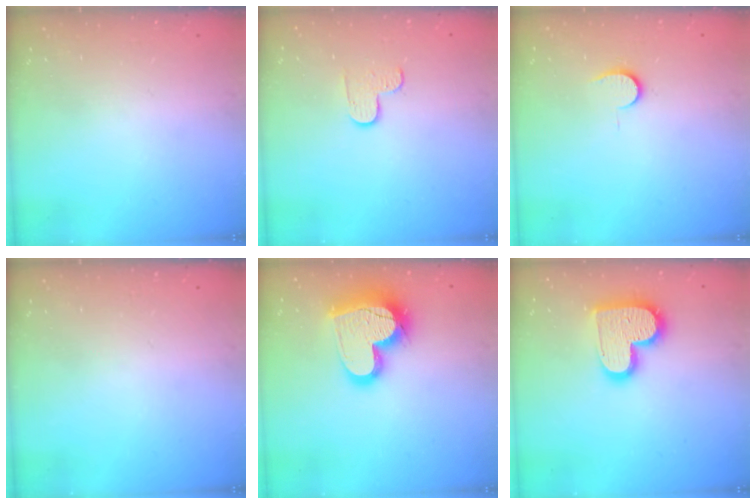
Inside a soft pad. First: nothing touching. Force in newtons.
{"total": 4.2, "press": 4.1, "slide": 0.4}
{"total": 6.3, "press": 6.3, "slide": 0.5}
{"total": 0.0}
{"total": 20.2, "press": 20.1, "slide": 1.6}
{"total": 16.0, "press": 16.0, "slide": 1.1}